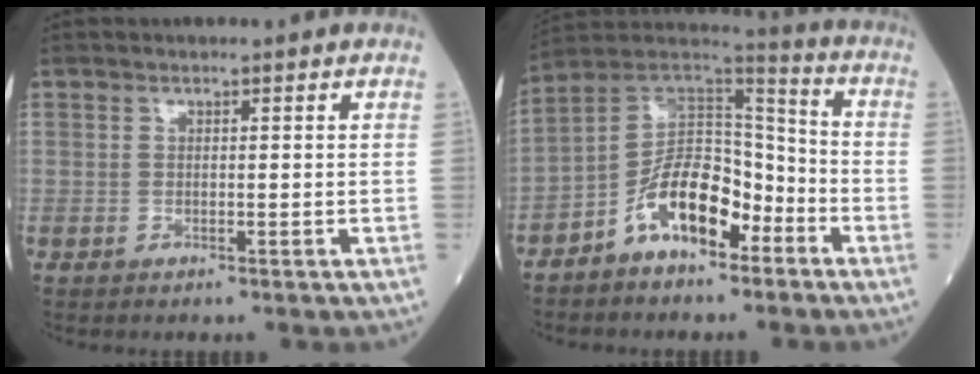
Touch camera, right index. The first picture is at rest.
{"total": 12.2, "force": [-6.2, 5.8, 8.8], "torque": [-0.165, 0.026, -0.113]}